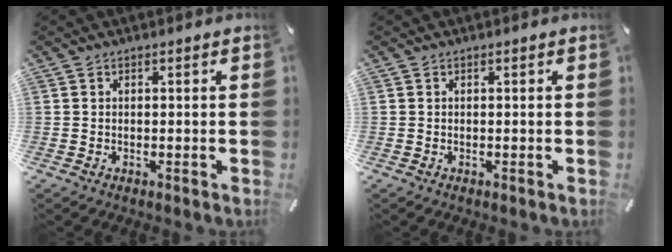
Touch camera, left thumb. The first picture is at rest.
{"total": 0.0}